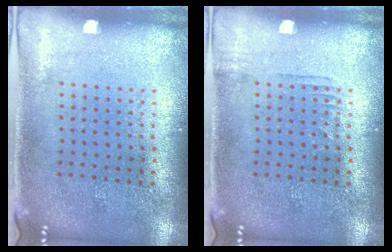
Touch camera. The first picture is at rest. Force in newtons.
{"total": 0.7, "press": 0.6, "slide": 0.2}